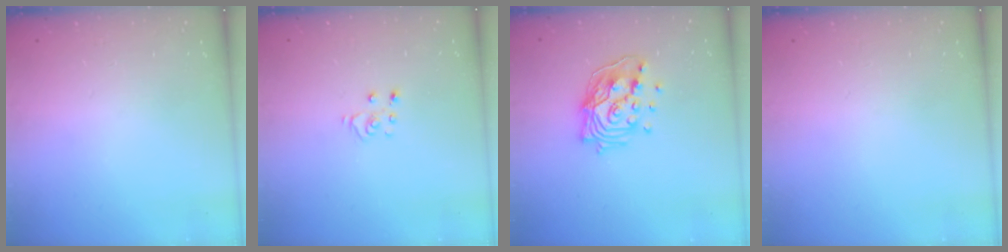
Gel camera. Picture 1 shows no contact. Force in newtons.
{"total": 3.6, "press": 3.6, "slide": 0.2}
{"total": 15.9, "press": 15.9, "slide": 1.5}
{"total": 0.0}